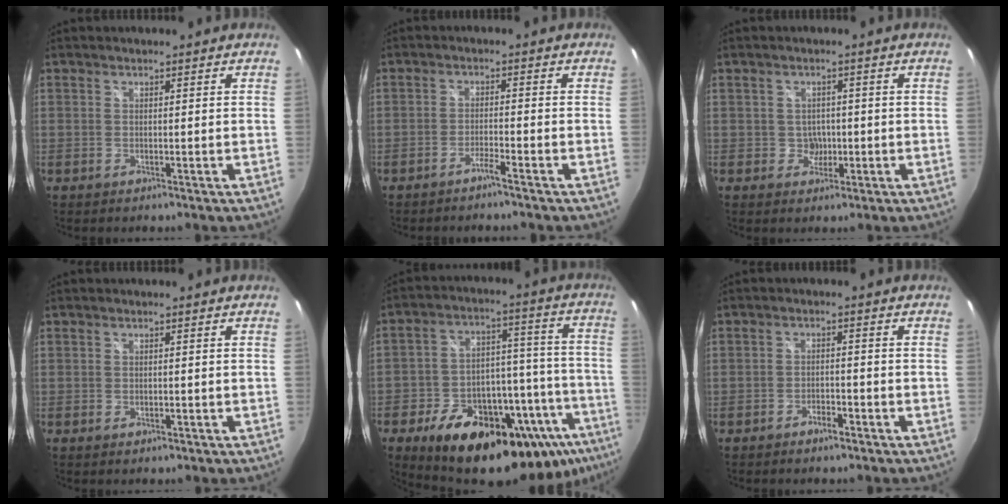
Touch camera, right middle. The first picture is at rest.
{"total": 2.0, "force": [-1.8, -0.4, 0.8], "torque": [-0.029, 0.002, -0.034]}
{"total": 2.6, "force": [-0.4, 2.5, 0.4], "torque": [-0.005, 0.004, -0.003]}
{"total": 0.8, "force": [-0.4, 0.6, 0.4], "torque": [-0.006, -0.004, -0.009]}
{"total": 29.8, "force": [-19.8, 12.8, 18.2], "torque": [-0.270, 0.017, -0.269]}
{"total": 2.6, "force": [-2.1, 0.9, 1.2], "torque": [-0.031, 0.001, -0.034]}